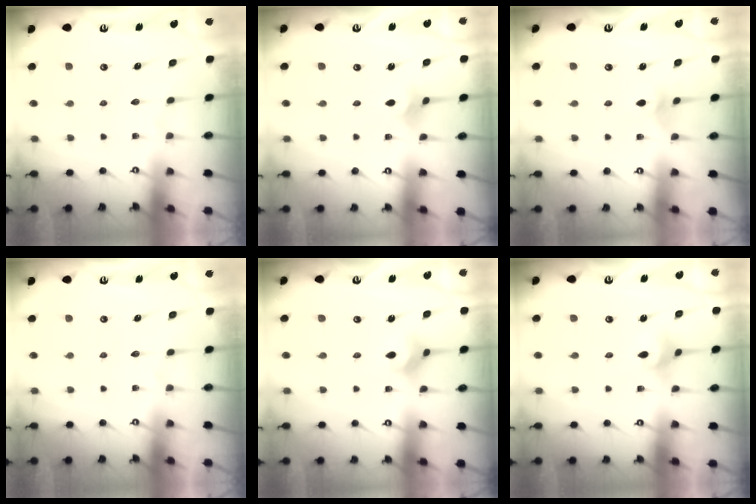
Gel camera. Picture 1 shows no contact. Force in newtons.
{"total": 2.1, "press": 2.1, "slide": 0.4}
{"total": 3.8, "press": 3.8, "slide": 0.8}
{"total": 0.0}
{"total": 3.8, "press": 3.8, "slide": 0.3}
{"total": 3.6, "press": 3.6, "slide": 0.7}